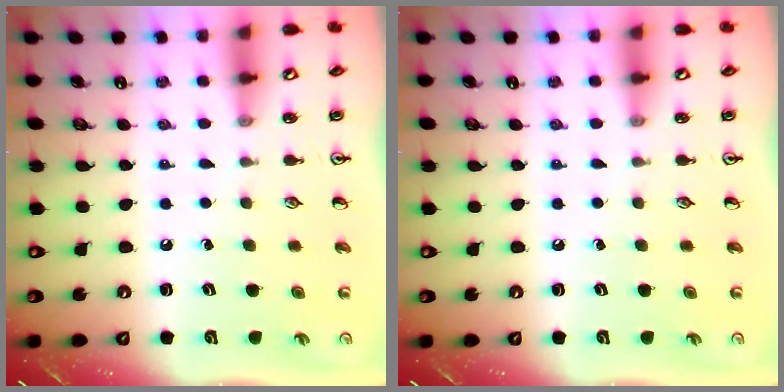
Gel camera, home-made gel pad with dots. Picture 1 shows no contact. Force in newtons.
{"total": 0.0}